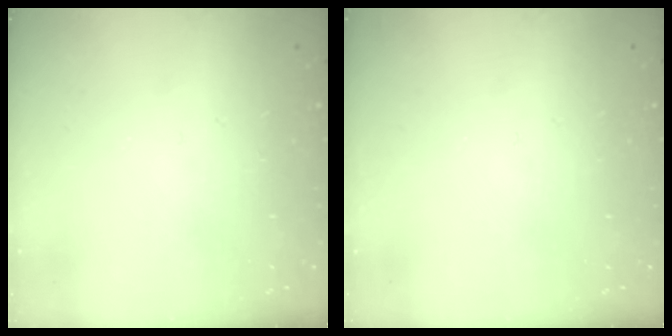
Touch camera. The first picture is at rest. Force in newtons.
{"total": 0.0}